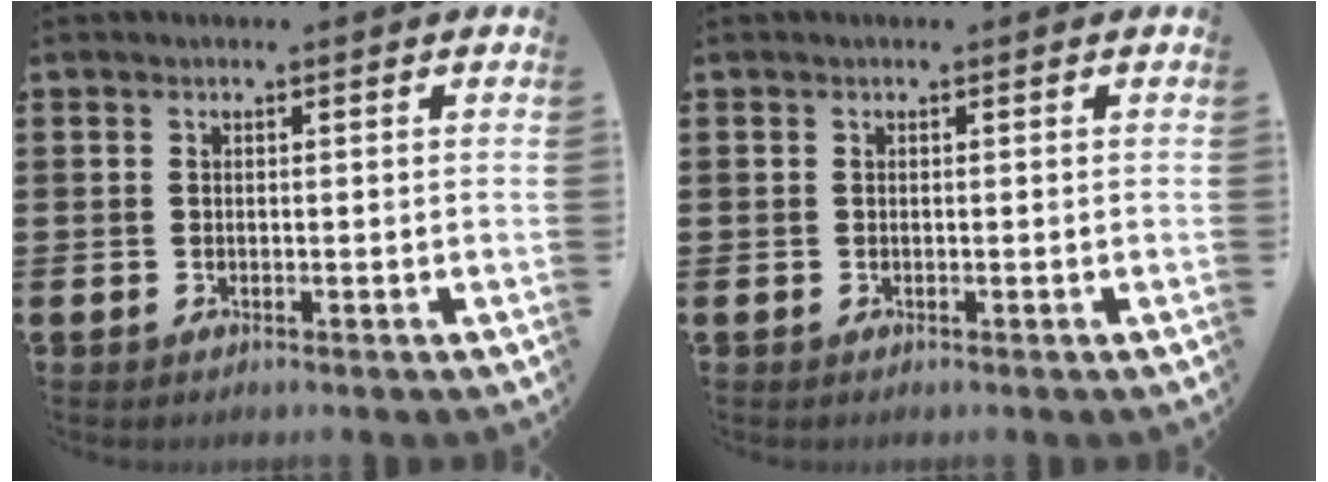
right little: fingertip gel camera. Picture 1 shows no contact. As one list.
[{"total": 0.0}]